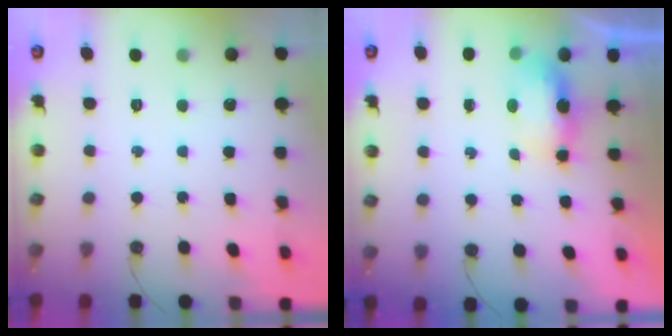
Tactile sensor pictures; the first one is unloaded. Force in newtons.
{"total": 8.1, "press": 6.6, "slide": 4.7}